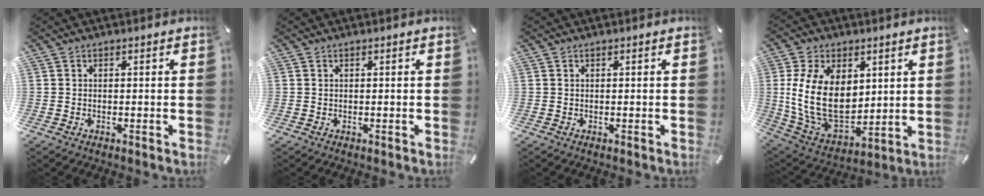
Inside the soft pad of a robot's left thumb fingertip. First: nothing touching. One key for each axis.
{"total": 0.0}
{"total": 0.0}
{"total": 18.2, "fx": 2.5, "fy": 13.0, "fz": 12.5, "tx": -0.272, "ty": -0.019, "tz": 0.047}